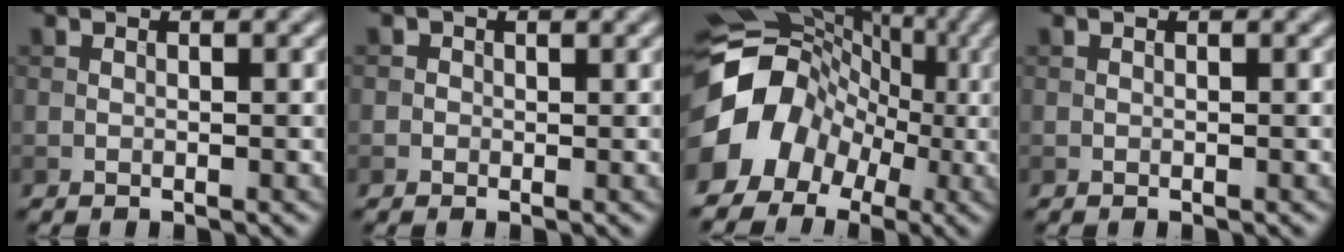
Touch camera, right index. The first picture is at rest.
{"total": 0.9, "force": [0.1, 0.9, 0.1], "torque": [0.005, -0.003, -0.003]}
{"total": 11.1, "force": [-2.1, 9.5, 5.3], "torque": [-0.098, -0.003, -0.045]}
{"total": 0.0}